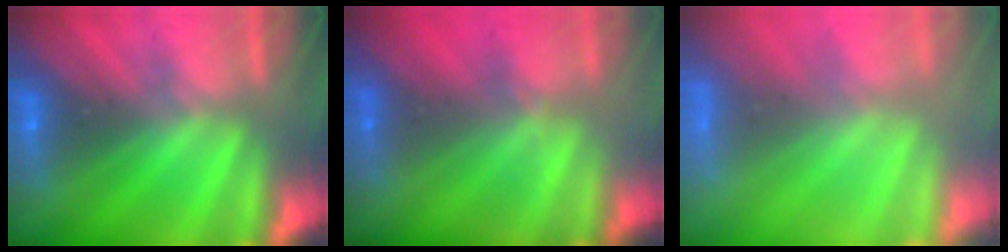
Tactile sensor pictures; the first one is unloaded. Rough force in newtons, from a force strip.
{"total": 2.3}
{"total": 7.6}